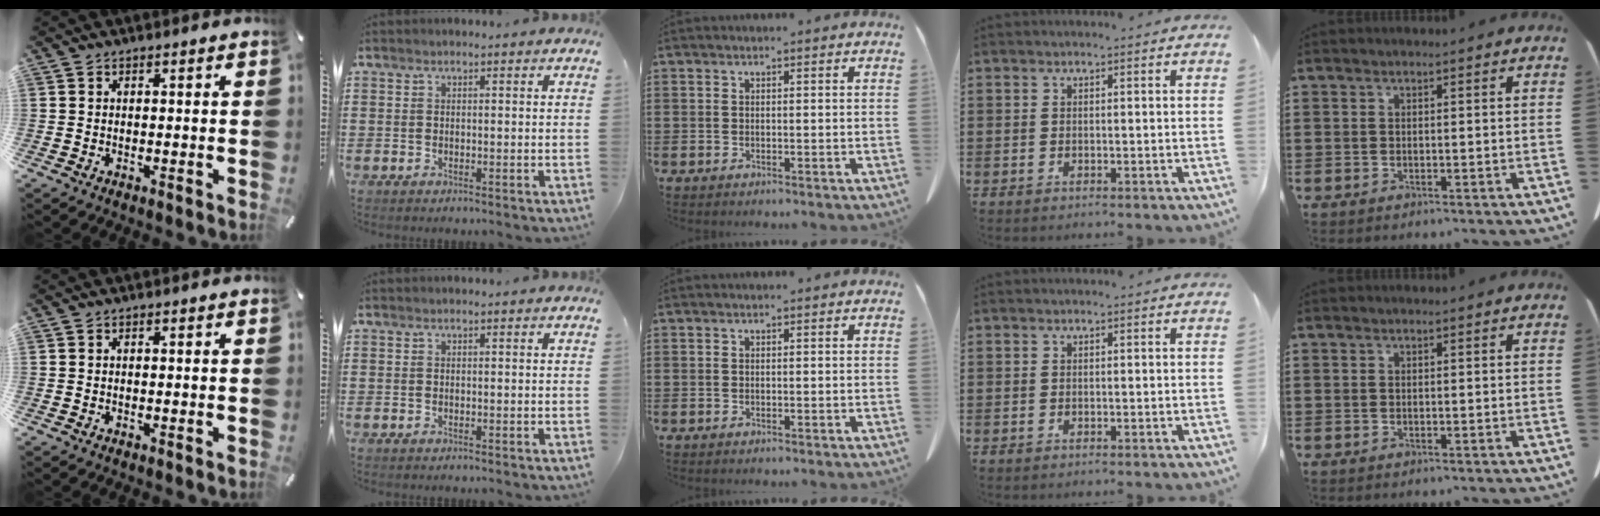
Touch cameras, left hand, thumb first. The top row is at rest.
{}